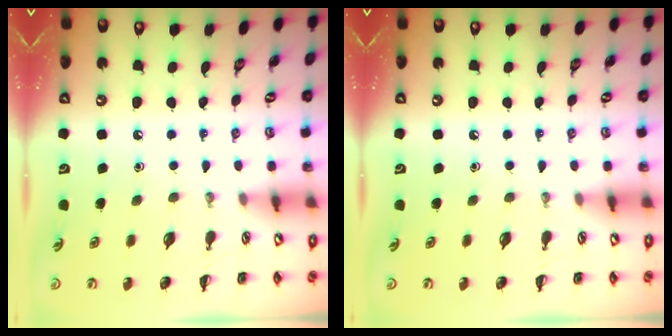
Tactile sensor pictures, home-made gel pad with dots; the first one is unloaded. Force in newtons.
{"total": 0.0}